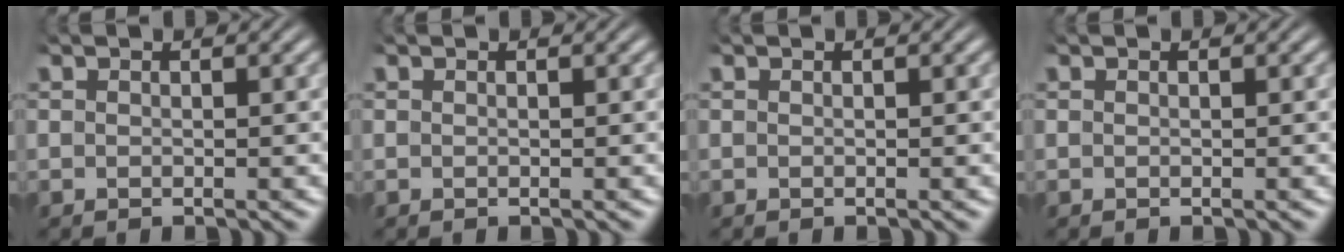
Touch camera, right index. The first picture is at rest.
{"total": 0.0}
{"total": 0.0}
{"total": 0.0}